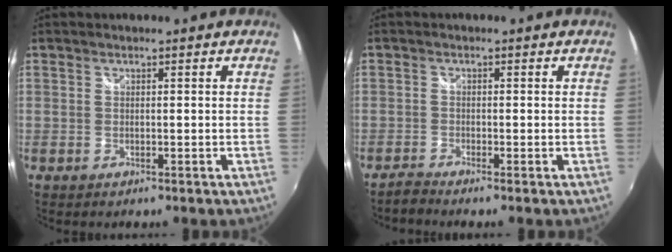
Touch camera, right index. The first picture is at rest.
{"total": 1.5, "force": [-1.4, -0.4, 0.5], "torque": [-0.015, -0.007, -0.035]}